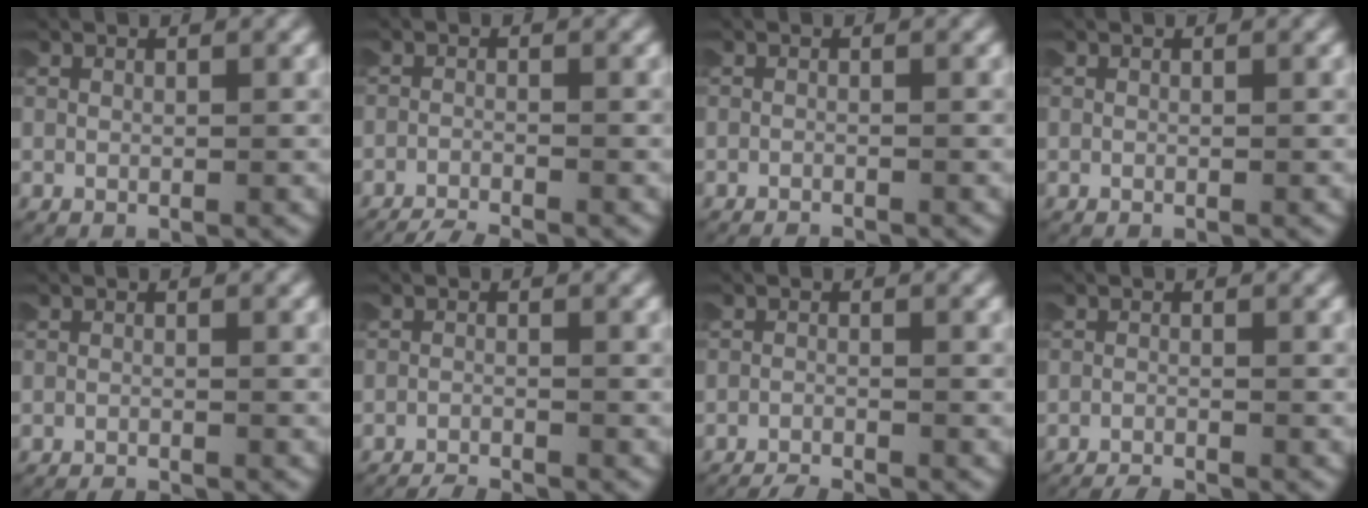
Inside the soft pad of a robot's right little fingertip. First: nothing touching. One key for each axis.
{"total": 7.2, "fx": -7.0, "fy": 1.6, "fz": 0.9, "tx": -0.017, "ty": -0.022, "tz": -0.105}
{"total": 1.7, "fx": -1.7, "fy": 0.1, "fz": 0.0, "tx": -0.004, "ty": -0.007, "tz": -0.024}
{"total": 0.0}
{"total": 1.8, "fx": -1.7, "fy": 0.1, "fz": -0.1, "tx": -0.005, "ty": -0.008, "tz": -0.025}
{"total": 4.4, "fx": -4.3, "fy": 0.8, "fz": 0.4, "tx": -0.012, "ty": -0.016, "tz": -0.064}
{"total": 4.8, "fx": -4.7, "fy": 0.9, "fz": 0.5, "tx": -0.013, "ty": -0.017, "tz": -0.070}
{"total": 3.5, "fx": -3.4, "fy": 0.6, "fz": 0.3, "tx": -0.010, "ty": -0.013, "tz": -0.051}